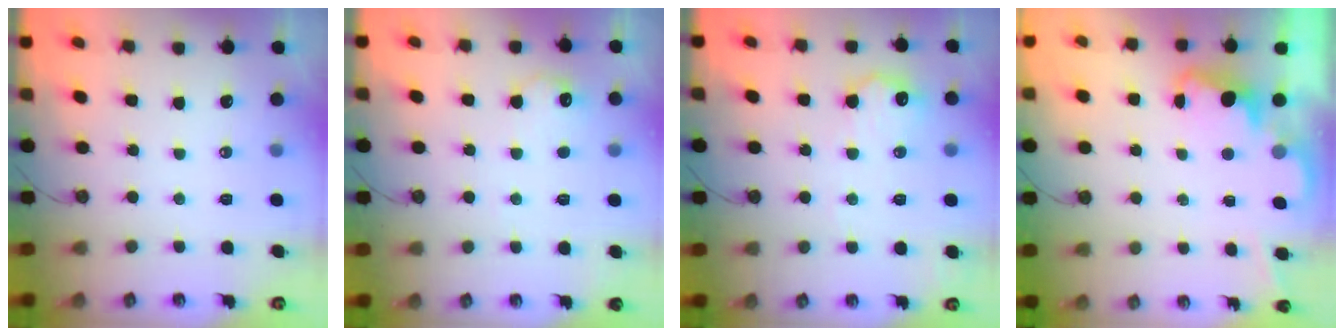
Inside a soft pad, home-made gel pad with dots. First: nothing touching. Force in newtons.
{"total": 8.8, "press": 8.8, "slide": 0.4}
{"total": 11.5, "press": 11.5, "slide": 0.5}
{"total": 2.5, "press": 2.4, "slide": 0.5}